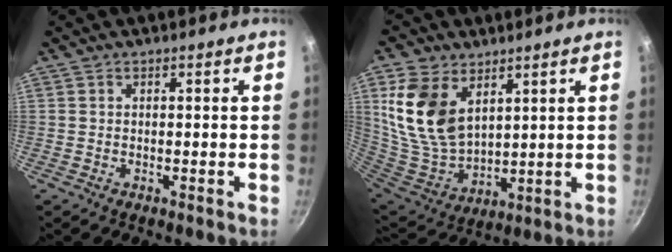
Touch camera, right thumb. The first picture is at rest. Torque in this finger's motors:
{"motor_torque": [-1.24, 1.79, 1.45, 0.60, 0.23]}